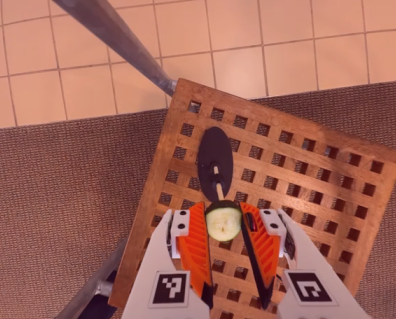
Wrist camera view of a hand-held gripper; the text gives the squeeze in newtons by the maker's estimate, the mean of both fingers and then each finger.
{"total": 5.6, "left": 5.3, "right": 6.0}